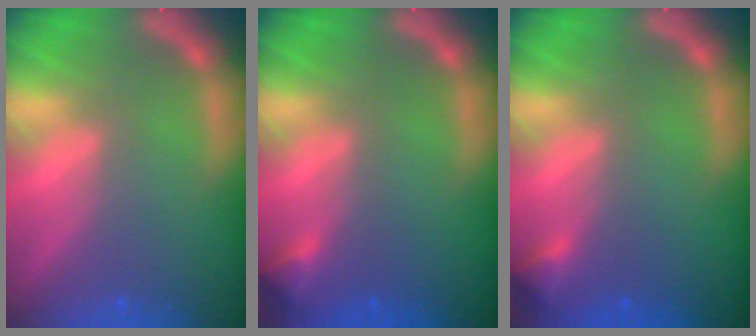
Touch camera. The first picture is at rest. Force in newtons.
{"total": 1.4}
{"total": 1.4}